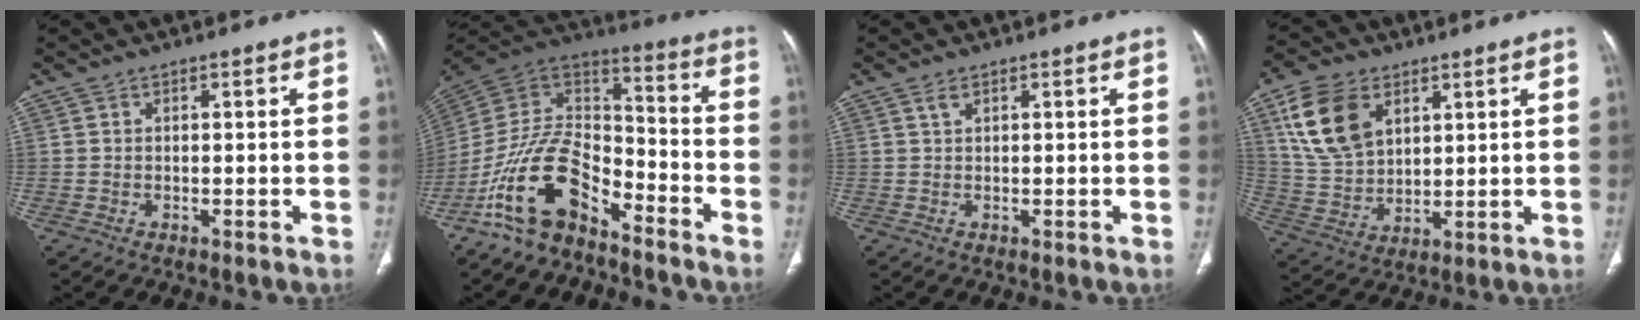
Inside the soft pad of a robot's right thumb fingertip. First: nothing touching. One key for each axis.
{"total": 16.5, "fx": -10.5, "fy": 8.2, "fz": 9.7, "tx": -0.158, "ty": 0.092, "tz": -0.203}
{"total": 1.1, "fx": 0.7, "fy": 0.6, "fz": 0.7, "tx": -0.010, "ty": 0.002, "tz": 0.013}
{"total": 13.8, "fx": 6.0, "fy": 8.8, "fz": 8.7, "tx": -0.150, "ty": -0.017, "tz": 0.127}